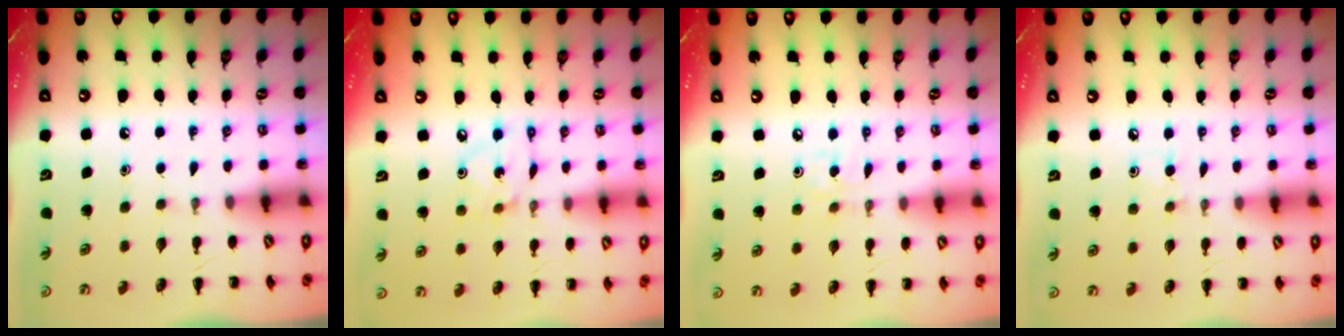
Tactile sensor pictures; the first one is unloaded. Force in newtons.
{"total": 2.6, "press": 2.6, "slide": 0.5}
{"total": 1.8, "press": 1.7, "slide": 0.6}
{"total": 2.9, "press": 2.7, "slide": 1.1}